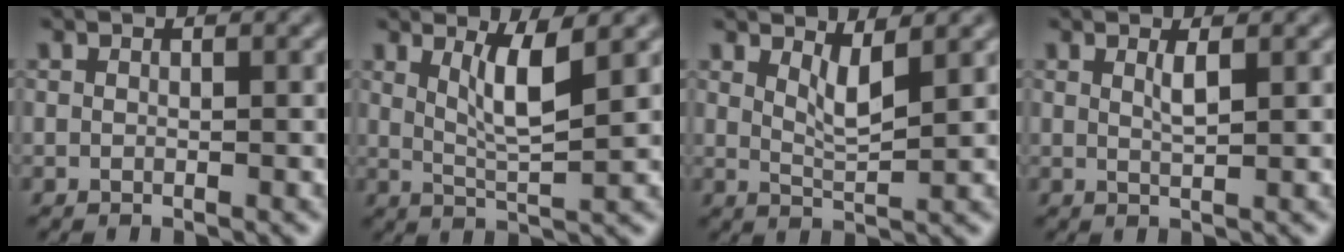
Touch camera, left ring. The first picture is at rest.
{"total": 3.7, "force": [1.6, 0.6, 3.3], "torque": [-0.059, -0.009, 0.034]}
{"total": 2.4, "force": [1.4, 0.5, 1.8], "torque": [-0.032, -0.011, 0.029]}
{"total": 1.2, "force": [0.6, 0.2, 1.1], "torque": [-0.021, -0.002, 0.010]}